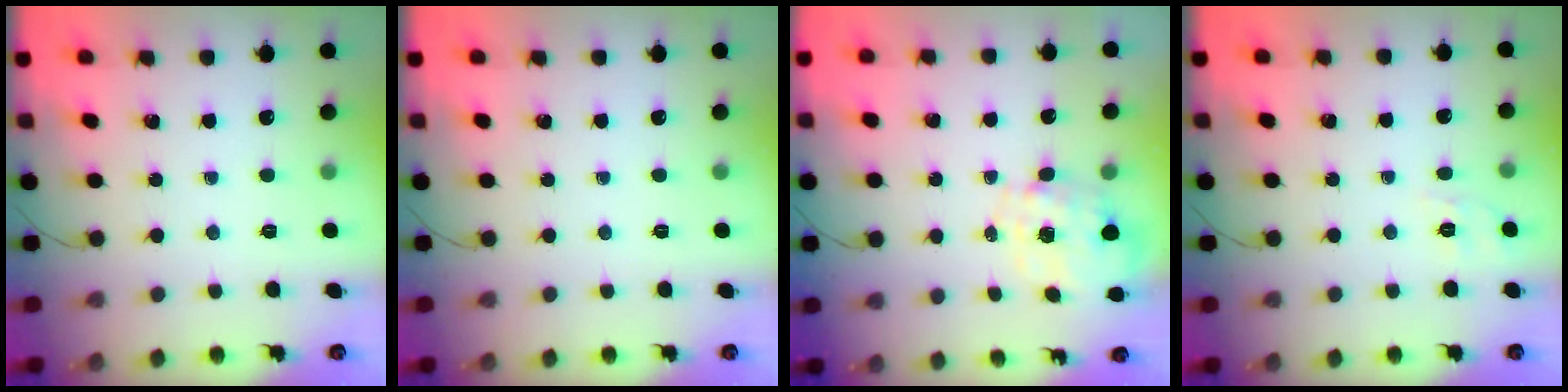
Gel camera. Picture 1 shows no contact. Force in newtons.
{"total": 0.0}
{"total": 1.1, "press": 1.0, "slide": 0.5}
{"total": 1.7, "press": 0.2, "slide": 1.7}